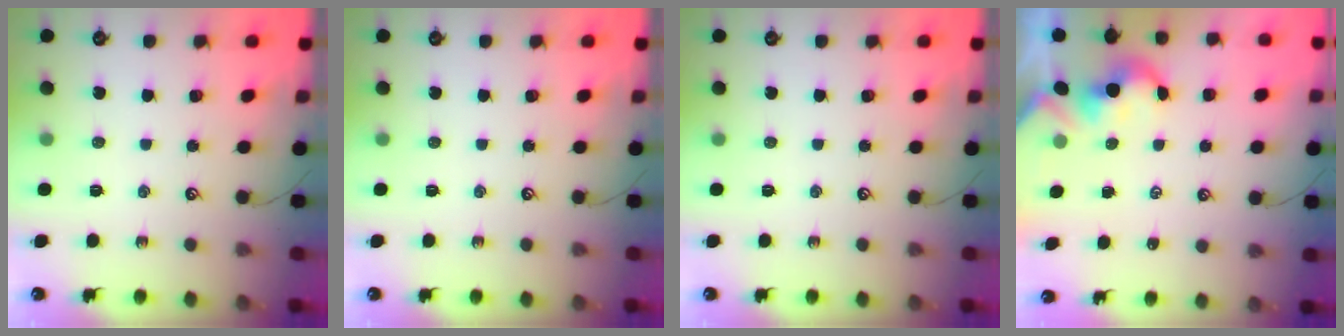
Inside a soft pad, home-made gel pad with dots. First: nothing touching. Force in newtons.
{"total": 0.0}
{"total": 0.0}
{"total": 1.9, "press": 1.9, "slide": 0.2}